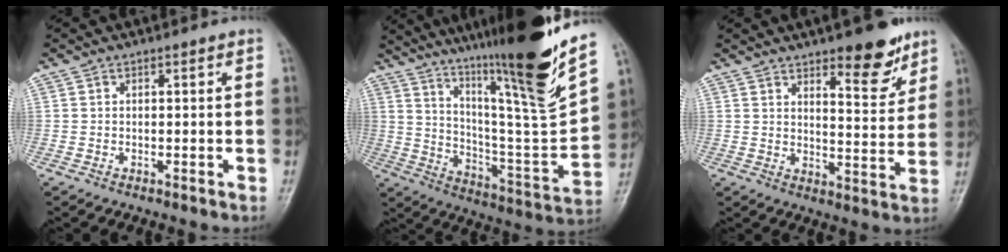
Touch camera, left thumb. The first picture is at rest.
{"total": 27.5, "force": [18.6, 1.7, 20.2], "torque": [-0.298, -0.095, 0.303]}
{"total": 10.6, "force": [7.1, 3.5, 7.1], "torque": [-0.071, -0.047, 0.101]}